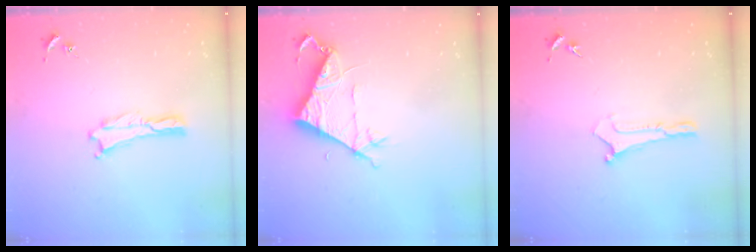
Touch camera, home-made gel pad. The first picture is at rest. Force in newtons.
{"total": 8.3, "press": 8.3, "slide": 0.6}
{"total": 0.0}